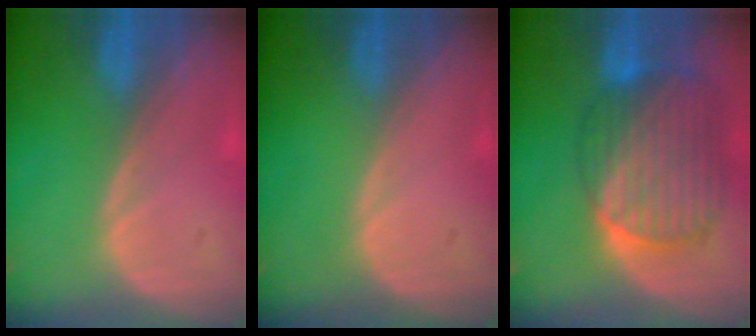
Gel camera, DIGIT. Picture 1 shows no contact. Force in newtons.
{"total": 0.0}
{"total": 10.7, "press": 9.1, "slide": 5.5}